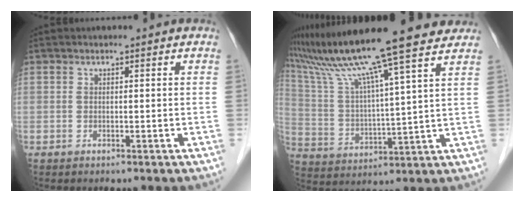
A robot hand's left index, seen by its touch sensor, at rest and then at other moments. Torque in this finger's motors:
{"motor_torque": [0.25, -1.24, 0.75, 0.21]}